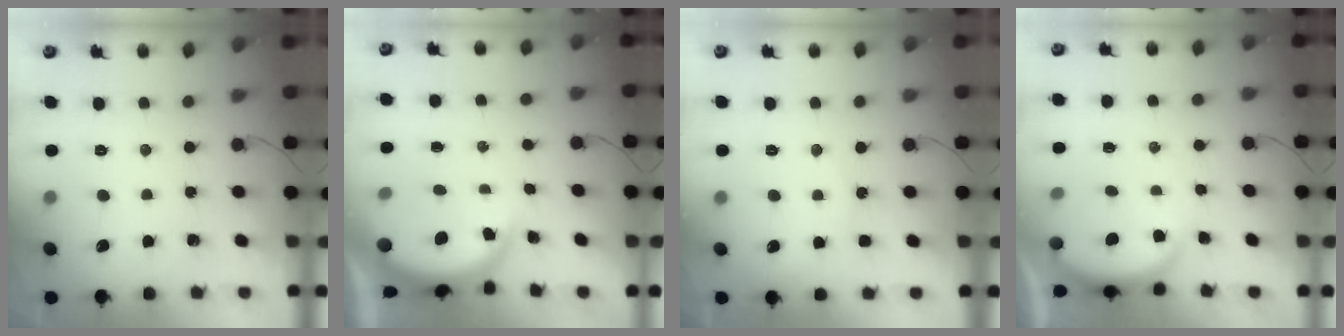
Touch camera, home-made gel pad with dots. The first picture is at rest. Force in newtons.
{"total": 4.3, "press": 4.3, "slide": 0.3}
{"total": 4.2, "press": 4.0, "slide": 1.4}
{"total": 3.0, "press": 2.9, "slide": 0.6}